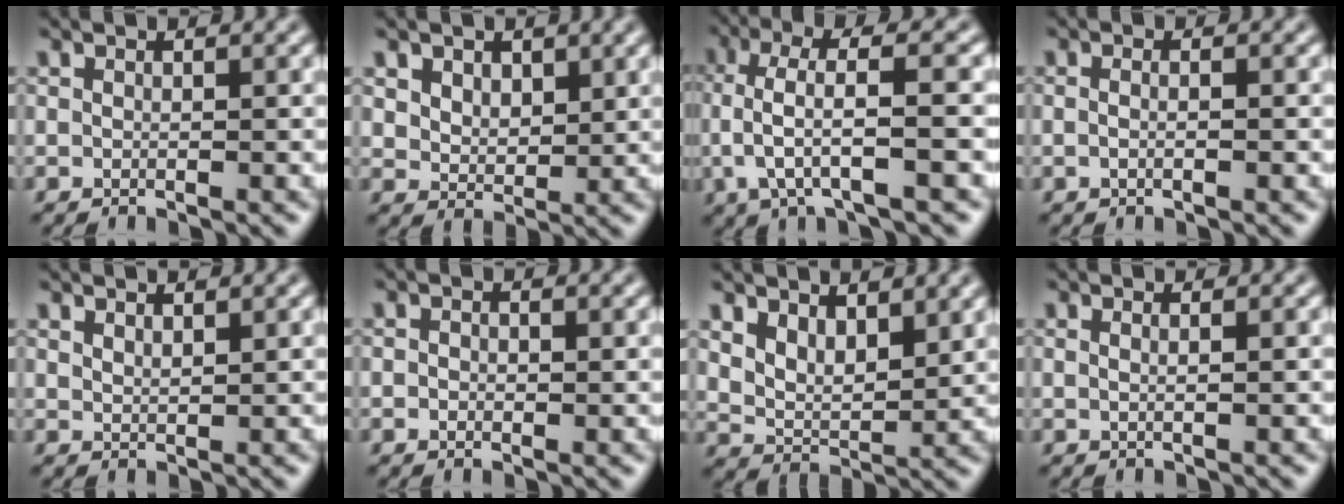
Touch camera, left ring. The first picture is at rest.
{"total": 3.2, "force": [1.7, 2.2, 1.5], "torque": [-0.038, -0.005, 0.030]}
{"total": 5.2, "force": [0.0, 1.1, 5.1], "torque": [-0.105, 0.008, 0.002]}
{"total": 2.7, "force": [0.5, 1.5, 2.2], "torque": [-0.009, 0.010, -0.021]}
{"total": 1.0, "force": [0.9, 0.2, 0.4], "torque": [-0.010, -0.002, 0.018]}
{"total": 1.1, "force": [-0.1, 0.7, 0.9], "torque": [-0.015, -0.002, -0.002]}
{"total": 3.8, "force": [2.2, 2.1, 2.3], "torque": [-0.051, -0.011, 0.045]}
{"total": 1.2, "force": [0.4, 0.5, 1.1], "torque": [-0.007, -0.009, -0.004]}